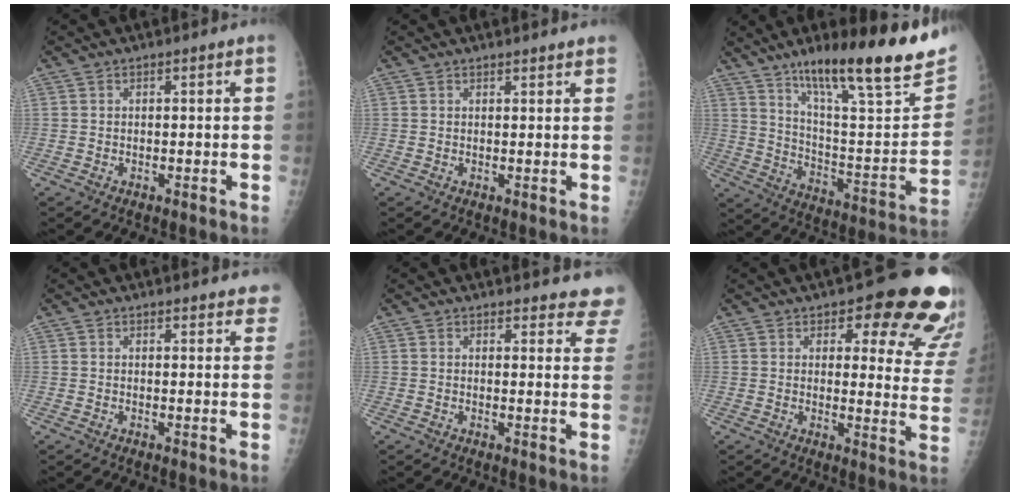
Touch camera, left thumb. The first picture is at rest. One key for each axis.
{"total": 2.0, "fx": 1.9, "fy": 0.3, "fz": 0.6, "tx": -0.001, "ty": -0.008, "tz": 0.021}
{"total": 27.0, "fx": 17.7, "fy": 5.6, "fz": 19.7, "tx": -0.271, "ty": -0.067, "tz": 0.286}
{"total": 5.9, "fx": 5.5, "fy": 1.8, "fz": 1.6, "tx": 0.016, "ty": -0.021, "tz": 0.046}
{"total": 10.4, "fx": 9.9, "fy": 2.7, "fz": 1.3, "tx": 0.036, "ty": -0.059, "tz": 0.080}
{"total": 17.8, "fx": 12.3, "fy": 6.3, "fz": 11.2, "tx": -0.080, "ty": -0.073, "tz": 0.133}